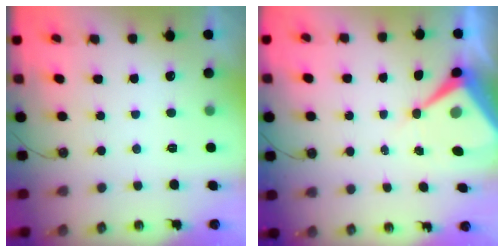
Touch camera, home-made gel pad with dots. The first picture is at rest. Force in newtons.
{"total": 8.6, "press": 8.6, "slide": 0.8}